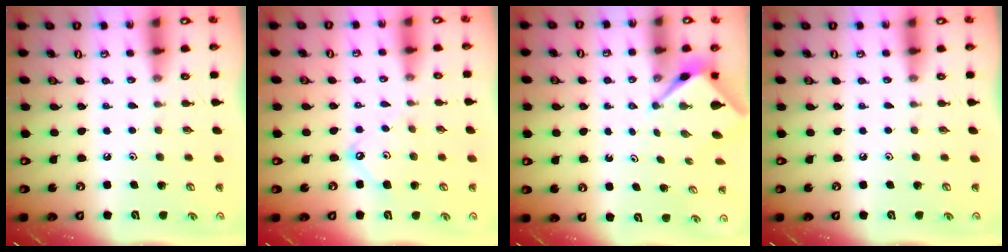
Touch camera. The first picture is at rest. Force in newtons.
{"total": 7.7, "press": 7.7, "slide": 0.8}
{"total": 2.7, "press": 2.7, "slide": 0.2}
{"total": 0.0}